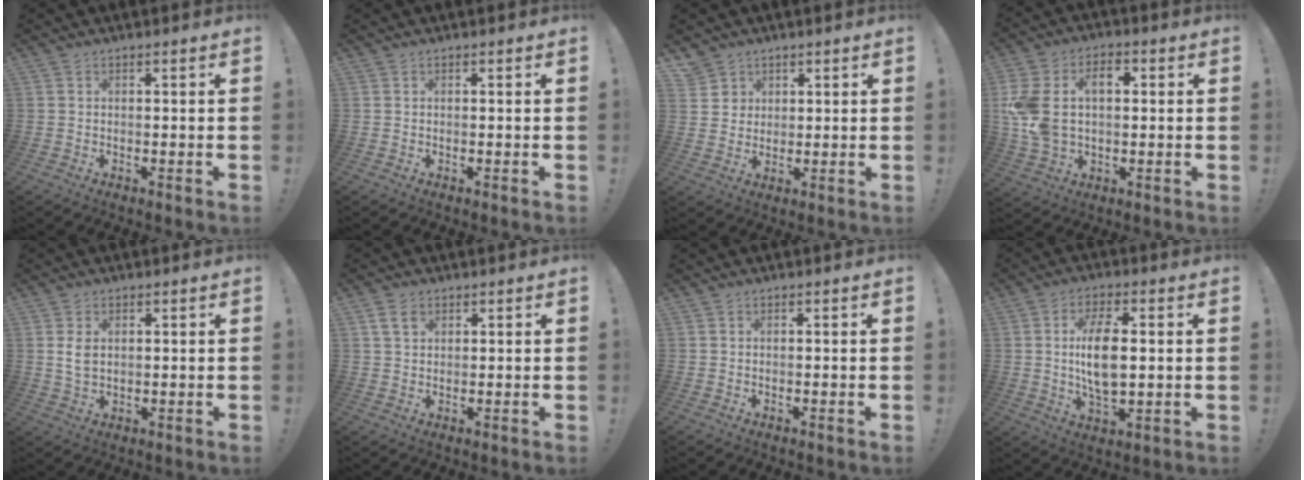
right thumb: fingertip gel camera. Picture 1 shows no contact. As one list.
[{"total": 0.0}, {"total": 4.9, "force": [2.9, 4.0, 0.2], "torque": [-0.006, -0.020, 0.056]}, {"total": 14.5, "force": [2.5, 9.5, 10.6], "torque": [-0.226, 0.002, 0.047]}, {"total": 4.2, "force": [1.2, 2.6, 3.1], "torque": [-0.052, -0.004, 0.019]}, {"total": 4.1, "force": [2.0, 2.7, 2.3], "torque": [-0.038, 0.002, 0.038]}, {"total": 0.0}, {"total": 11.8, "force": [1.2, 5.7, 10.3], "torque": [-0.180, -0.007, 0.017]}]